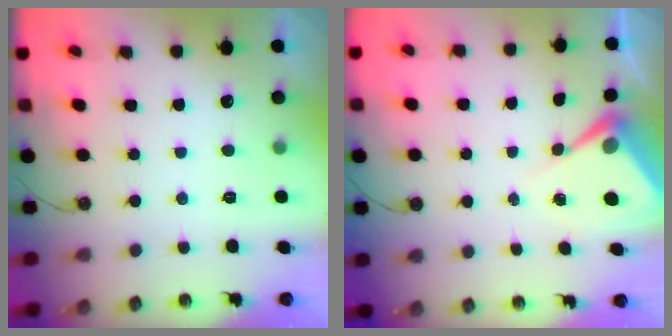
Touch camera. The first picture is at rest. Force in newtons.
{"total": 7.4, "press": 7.4, "slide": 0.4}